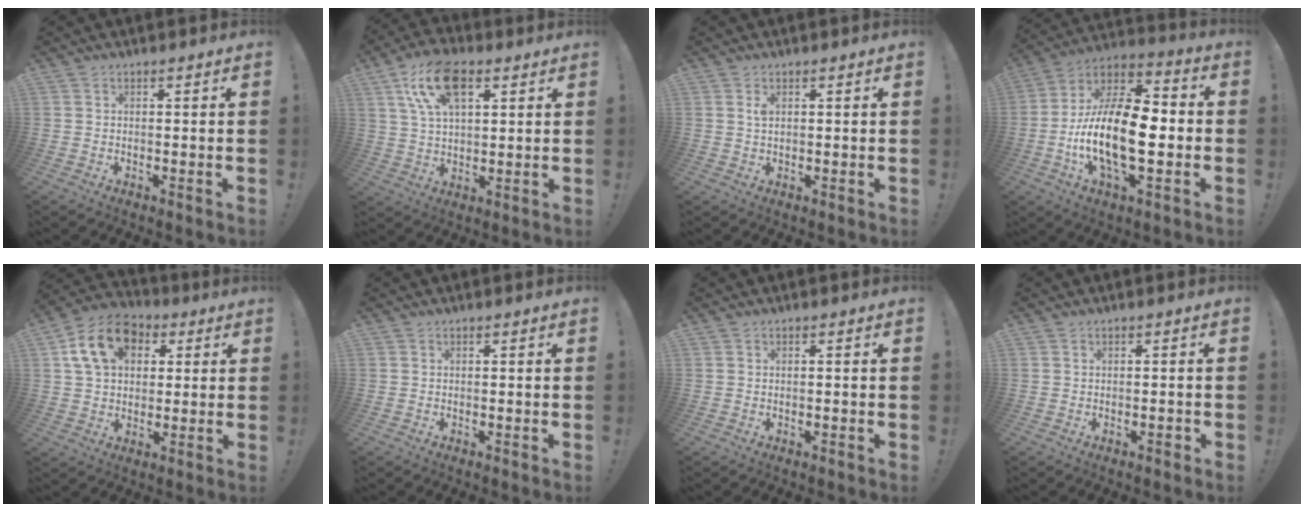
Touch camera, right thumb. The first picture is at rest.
{"total": 13.8, "force": [6.3, 7.1, 10.1], "torque": [-0.179, -0.008, 0.115]}
{"total": 1.5, "force": [0.6, 0.7, 1.2], "torque": [-0.023, 0.001, 0.010]}
{"total": 20.9, "force": [-4.6, 8.9, 18.4], "torque": [-0.364, 0.016, -0.076]}
{"total": 14.9, "force": [5.4, 10.9, 8.6], "torque": [-0.132, -0.007, 0.107]}
{"total": 0.0}
{"total": 0.6, "force": [-0.4, -0.3, 0.3], "torque": [-0.011, 0.001, -0.006]}
{"total": 1.2, "force": [-0.8, 0.3, 0.8], "torque": [-0.007, 0.001, -0.015]}